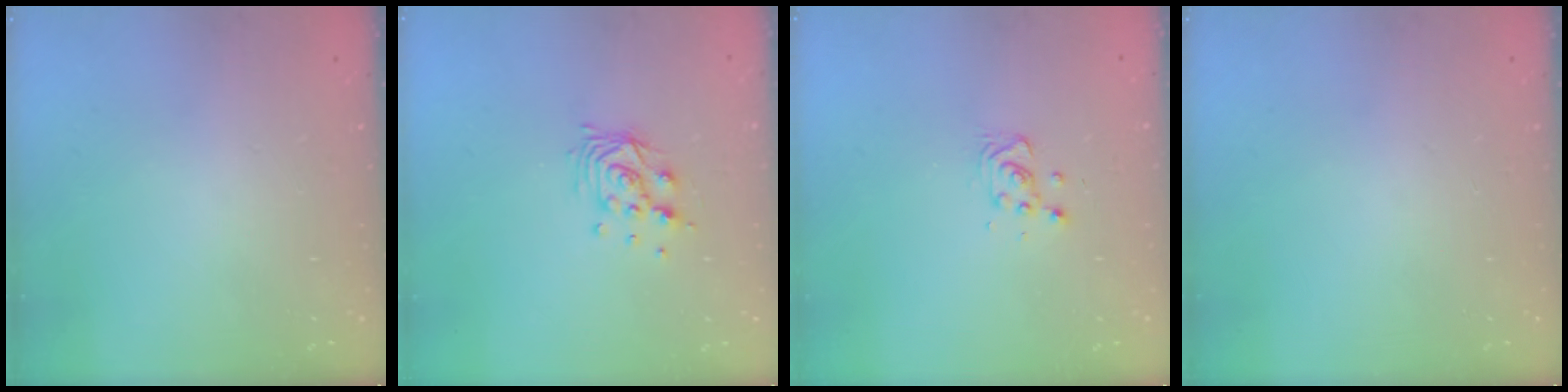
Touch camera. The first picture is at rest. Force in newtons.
{"total": 9.5, "press": 9.4, "slide": 0.8}
{"total": 5.4, "press": 5.3, "slide": 1.2}
{"total": 0.0}